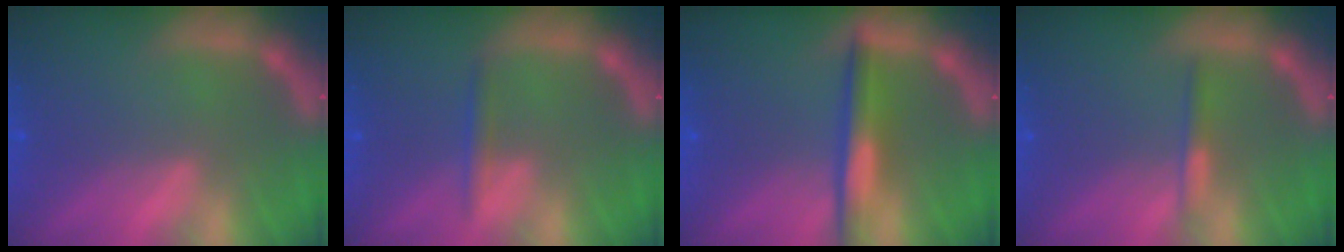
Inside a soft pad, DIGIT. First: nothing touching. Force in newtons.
{"total": 1.4}
{"total": 4.0}
{"total": 1.4}